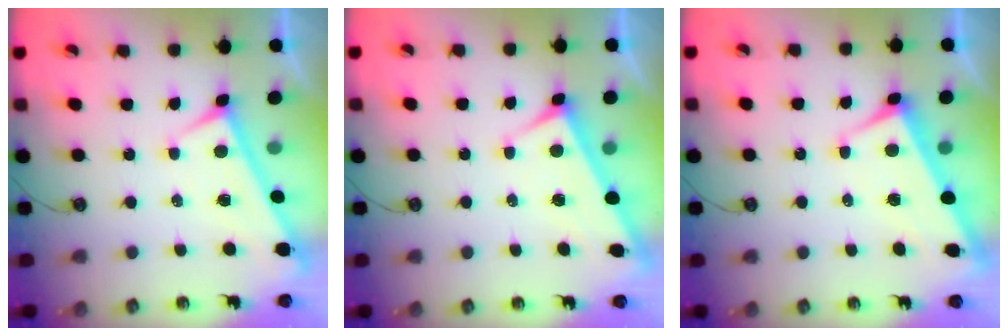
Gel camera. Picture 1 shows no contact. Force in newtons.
{"total": 3.6, "press": 3.5, "slide": 0.5}
{"total": 2.5, "press": 2.4, "slide": 0.9}